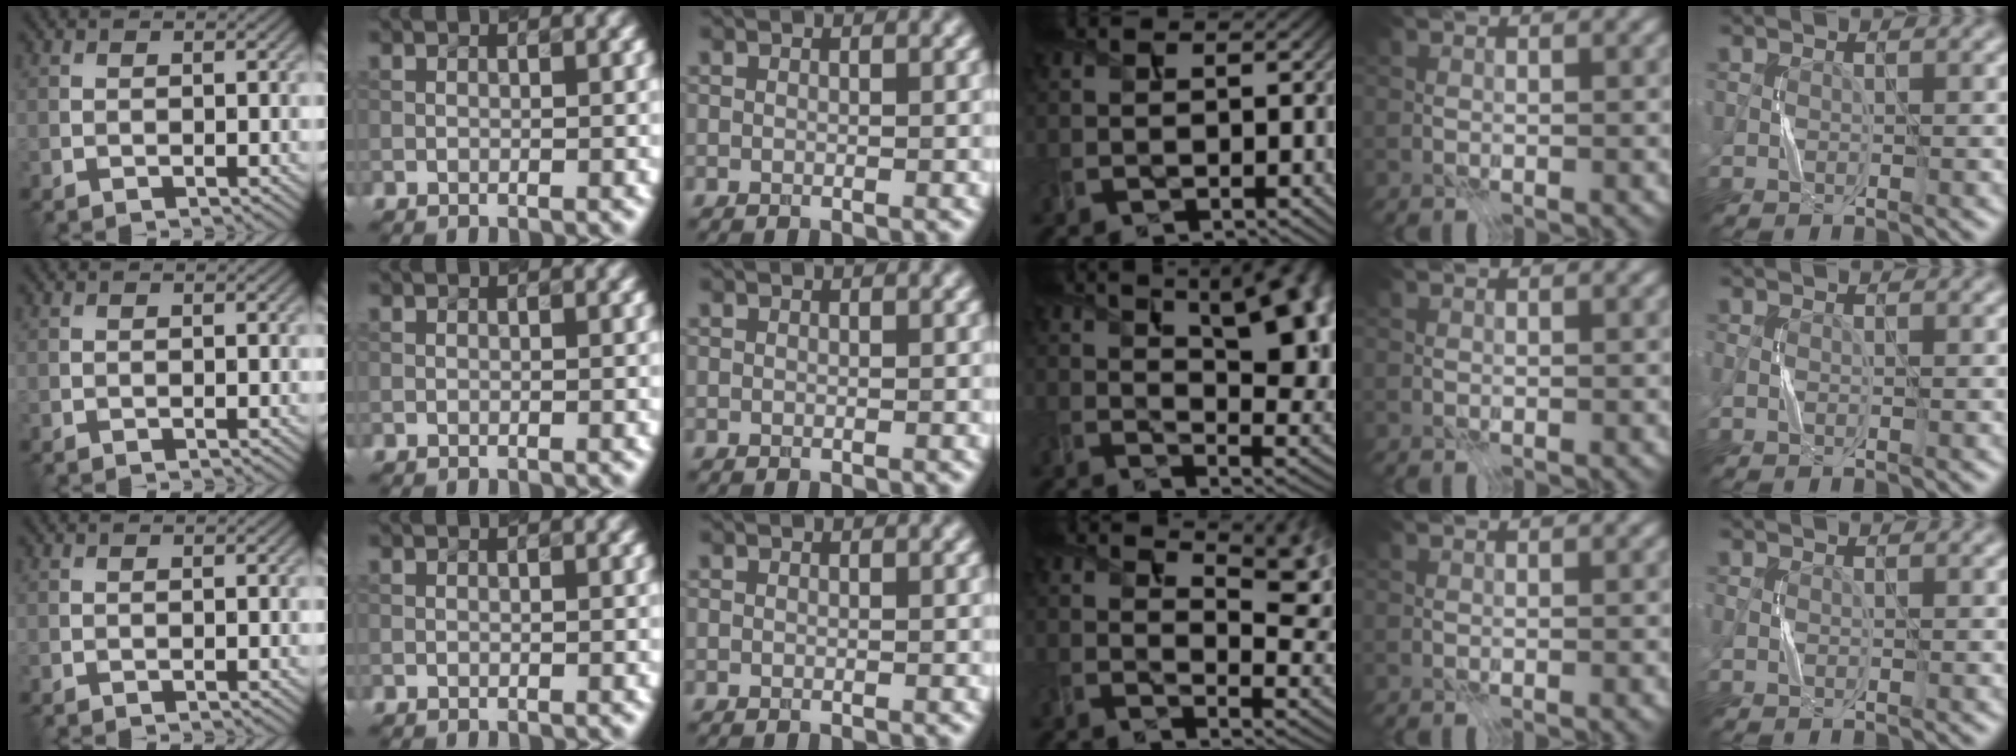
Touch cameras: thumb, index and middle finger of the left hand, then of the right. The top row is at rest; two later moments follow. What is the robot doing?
{"motion": "press", "object": "syringe"}